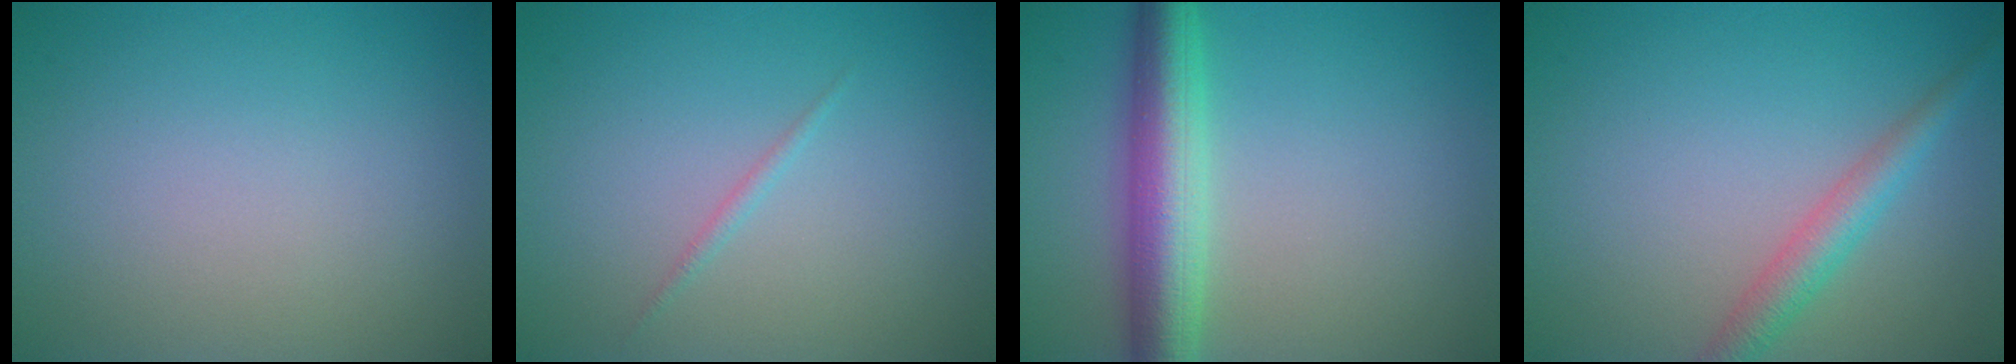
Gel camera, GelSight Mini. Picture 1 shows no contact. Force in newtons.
{"total": 0.6, "press": 0.6, "slide": 0.0}
{"total": 6.0, "press": 6.0, "slide": 0.2}
{"total": 2.8, "press": 2.8, "slide": 0.1}